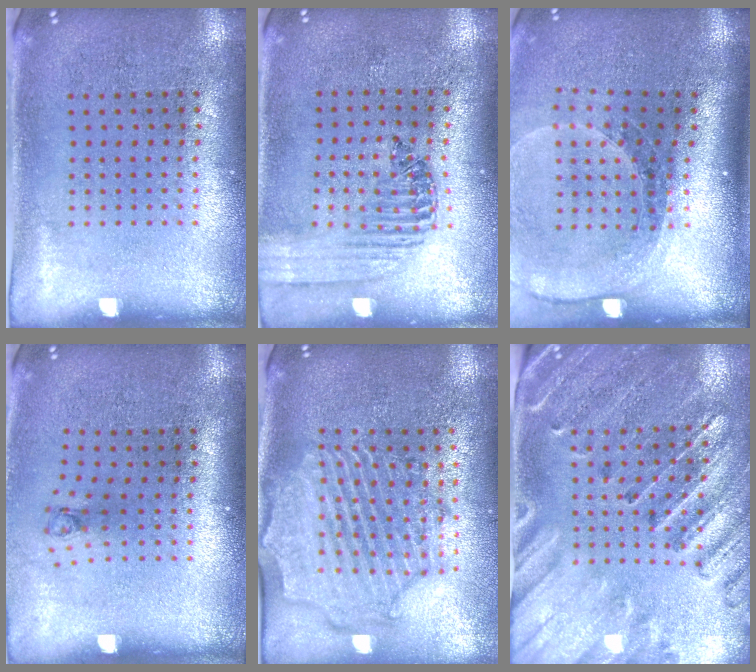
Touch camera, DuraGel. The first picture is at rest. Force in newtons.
{"total": 1.4, "press": 1.4, "slide": 0.4}
{"total": 1.8, "press": 1.6, "slide": 0.7}
{"total": 0.8, "press": 0.3, "slide": 0.8}
{"total": 2.5, "press": 2.2, "slide": 1.1}
{"total": 2.8, "press": 2.6, "slide": 0.9}